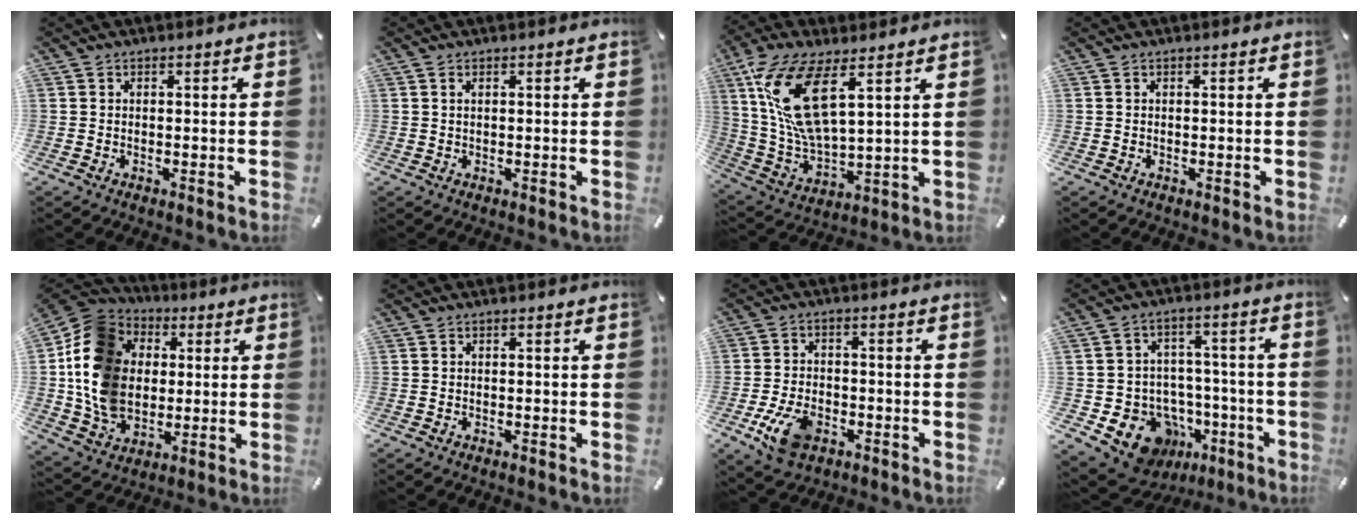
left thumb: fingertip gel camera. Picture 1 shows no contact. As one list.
[{"total": 0.8, "force": [0.2, 0.2, 0.7], "torque": [-0.015, 0.000, 0.004]}, {"total": 17.2, "force": [8.1, 6.8, 13.5], "torque": [-0.303, -0.025, 0.142]}, {"total": 0.0}, {"total": 16.4, "force": [0.5, 14.1, 8.4], "torque": [-0.186, 0.007, 0.012]}, {"total": 0.0}, {"total": 8.8, "force": [-3.7, 5.6, 5.7], "torque": [-0.130, 0.008, -0.067]}, {"total": 12.7, "force": [-5.8, 10.3, 4.5], "torque": [-0.056, 0.030, -0.084]}]